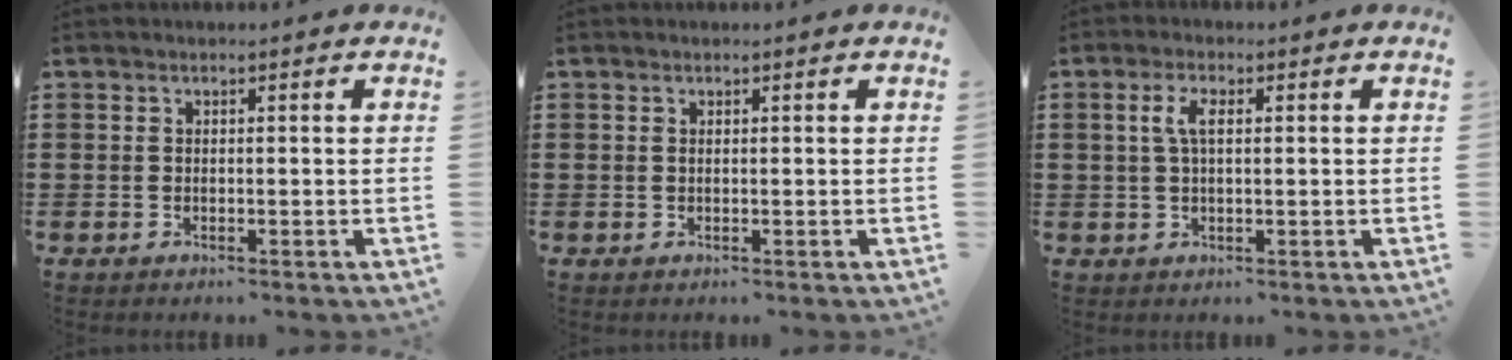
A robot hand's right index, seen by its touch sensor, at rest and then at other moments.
{"total": 0.0}
{"total": 3.4, "force": [0.7, 1.3, 3.1], "torque": [-0.072, 0.007, 0.006]}